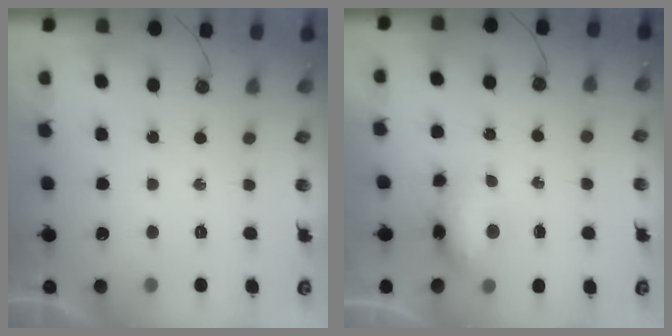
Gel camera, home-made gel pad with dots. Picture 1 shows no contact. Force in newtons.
{"total": 8.4, "press": 8.0, "slide": 2.8}